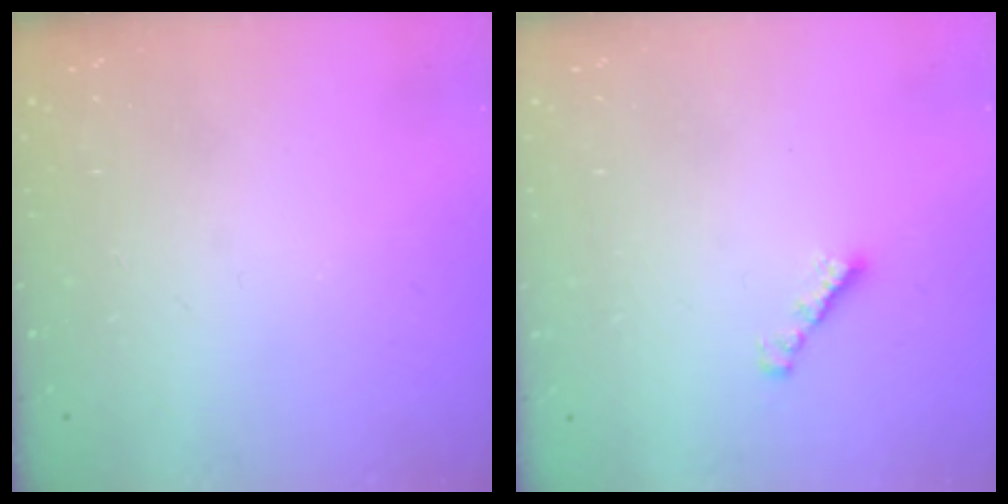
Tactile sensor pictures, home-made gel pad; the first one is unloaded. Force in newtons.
{"total": 1.9, "press": 1.9, "slide": 0.5}